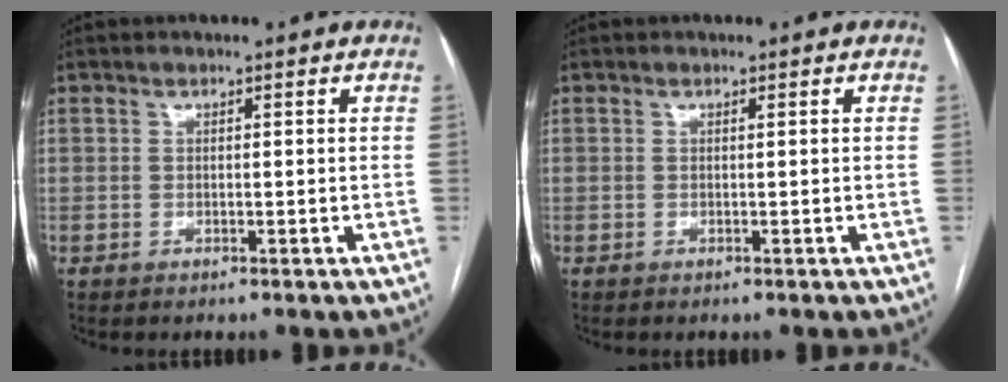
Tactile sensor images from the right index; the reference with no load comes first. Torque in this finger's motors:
{"motor_torque": [-0.03, 0.13, -0.07, 0.00]}